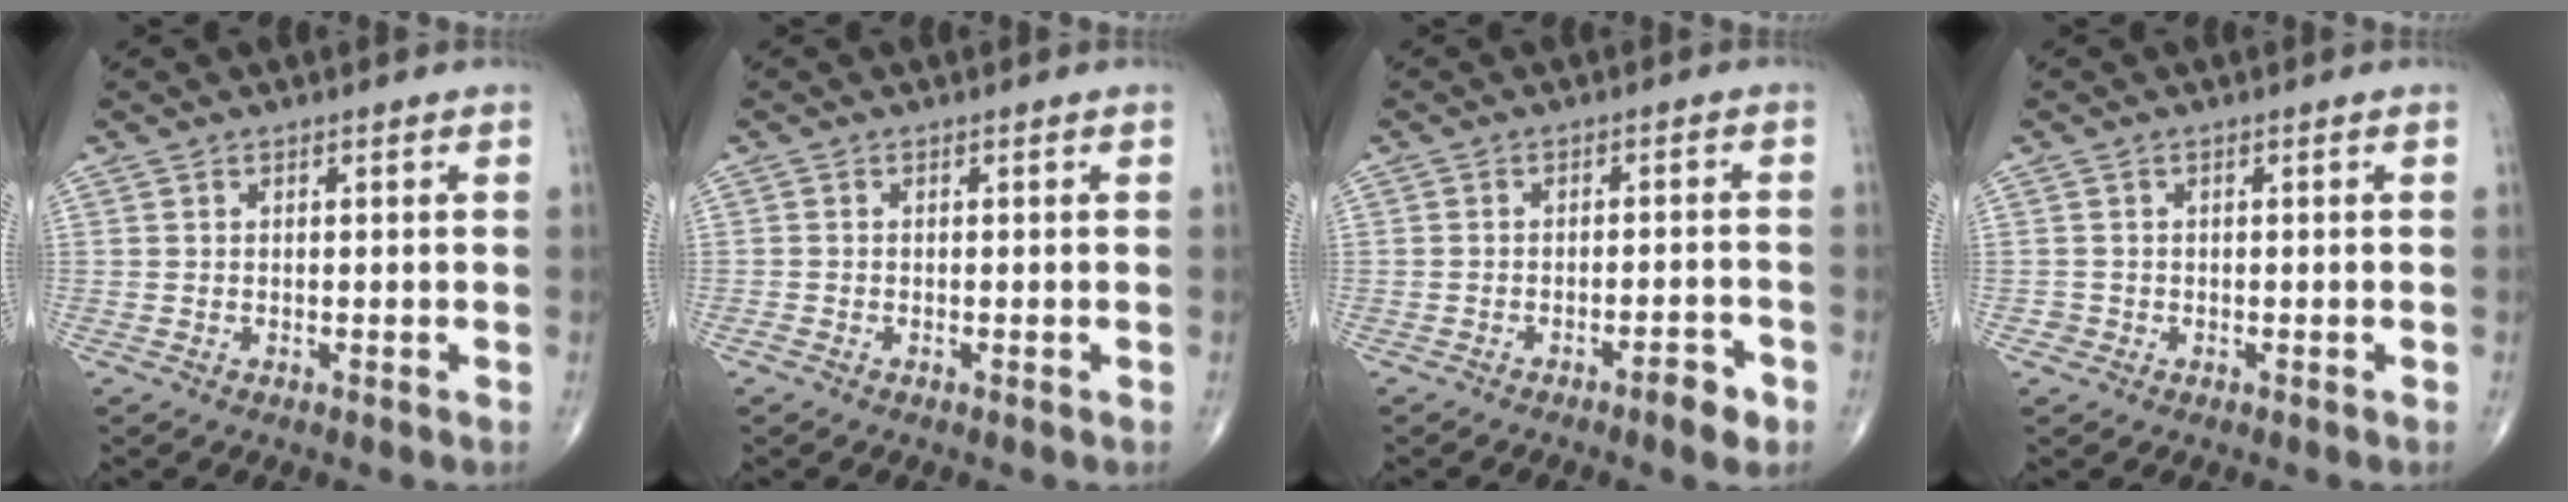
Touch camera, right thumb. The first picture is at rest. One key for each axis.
{"total": 0.8, "fx": -0.4, "fy": 0.3, "fz": 0.6, "tx": -0.014, "ty": -0.002, "tz": -0.011}
{"total": 4.2, "fx": -2.6, "fy": 1.0, "fz": 3.1, "tx": -0.043, "ty": 0.014, "tz": -0.038}
{"total": 1.0, "fx": -0.4, "fy": 1.0, "fz": -0.1, "tx": 0.011, "ty": 0.006, "tz": -0.010}